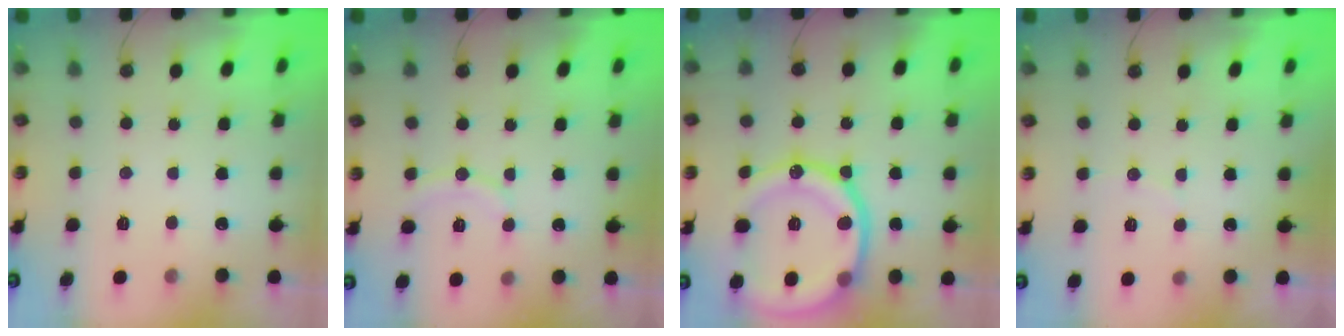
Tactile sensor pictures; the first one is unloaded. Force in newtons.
{"total": 8.2, "press": 8.2, "slide": 0.9}
{"total": 23.0, "press": 22.9, "slide": 2.7}
{"total": 3.1, "press": 2.9, "slide": 1.0}